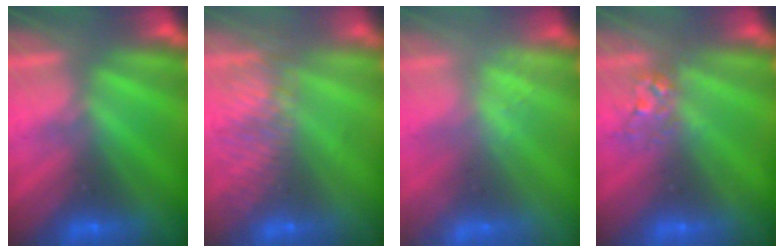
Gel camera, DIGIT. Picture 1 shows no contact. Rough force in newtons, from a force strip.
{"total": 6.8}
{"total": 2.0}
{"total": 2.7}